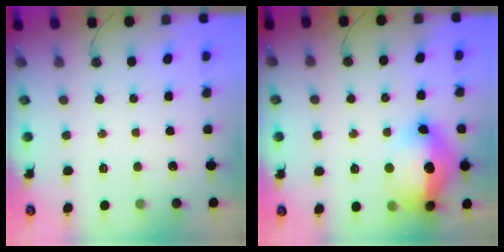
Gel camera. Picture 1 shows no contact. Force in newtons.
{"total": 22.1, "press": 19.7, "slide": 10.2}